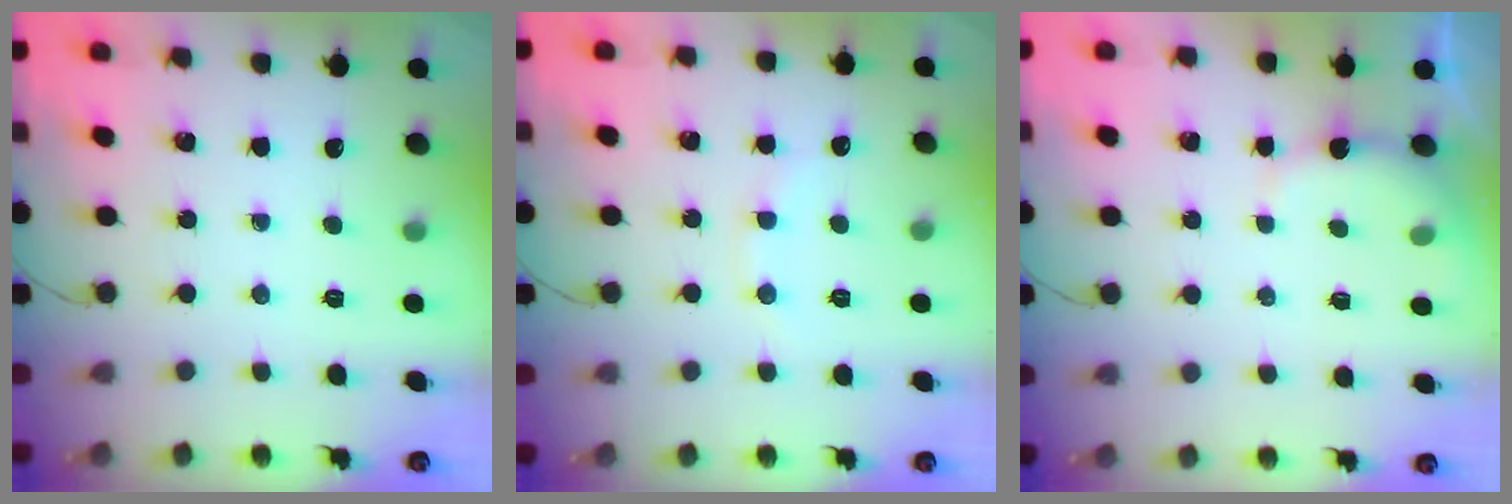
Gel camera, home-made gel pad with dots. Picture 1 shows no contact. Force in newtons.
{"total": 5.6, "press": 5.4, "slide": 1.7}
{"total": 3.4, "press": 3.3, "slide": 0.8}